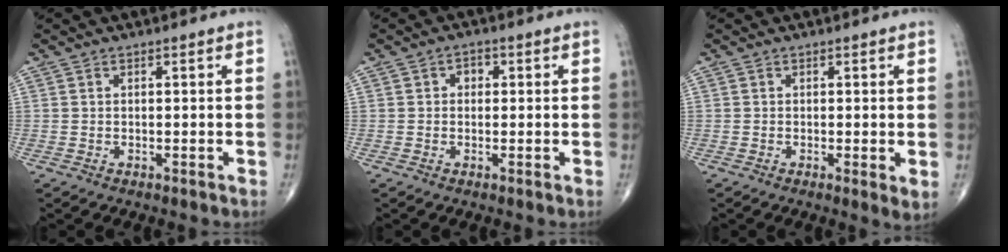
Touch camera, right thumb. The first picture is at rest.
{"total": 2.1, "force": [0.3, 1.7, 1.2], "torque": [-0.005, 0.005, -0.001]}
{"total": 2.2, "force": [-0.1, 0.6, 2.1], "torque": [-0.037, -0.010, -0.007]}